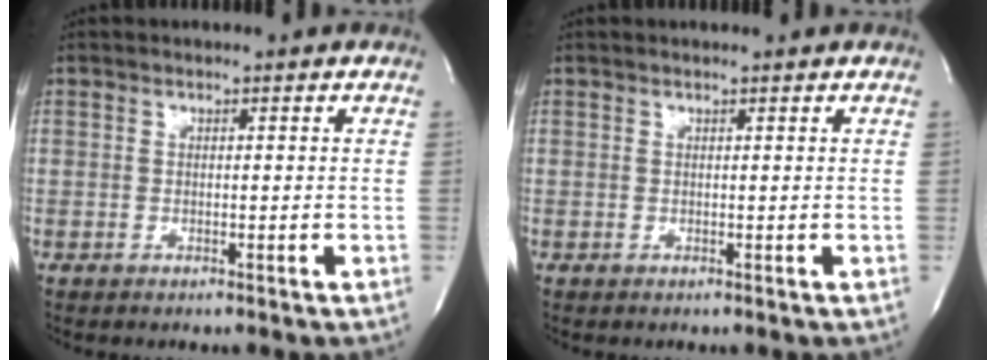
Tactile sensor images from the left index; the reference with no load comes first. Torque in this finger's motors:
{"motor_torque": [0.13, -0.08, -0.03, -0.01]}